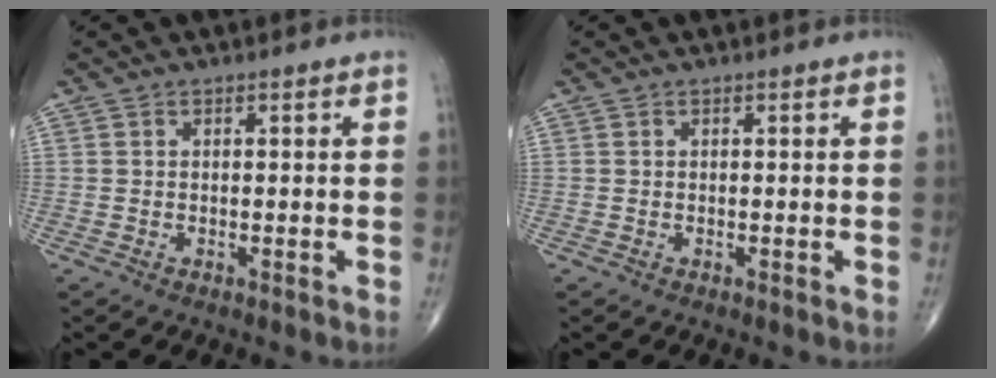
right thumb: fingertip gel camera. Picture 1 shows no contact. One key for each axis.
{"total": 0.0}